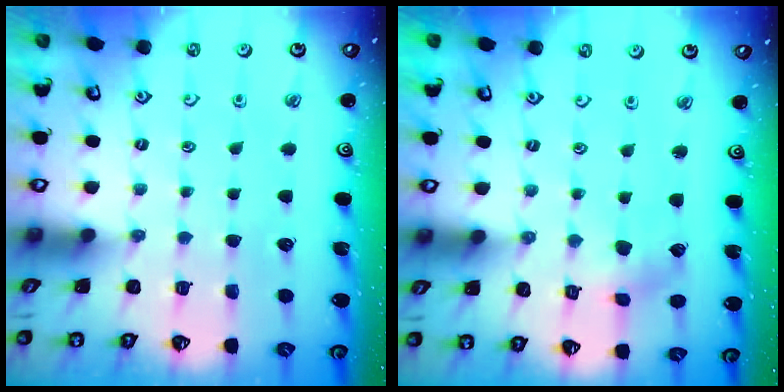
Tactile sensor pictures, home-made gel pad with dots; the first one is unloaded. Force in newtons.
{"total": 1.9, "press": 1.9, "slide": 0.3}